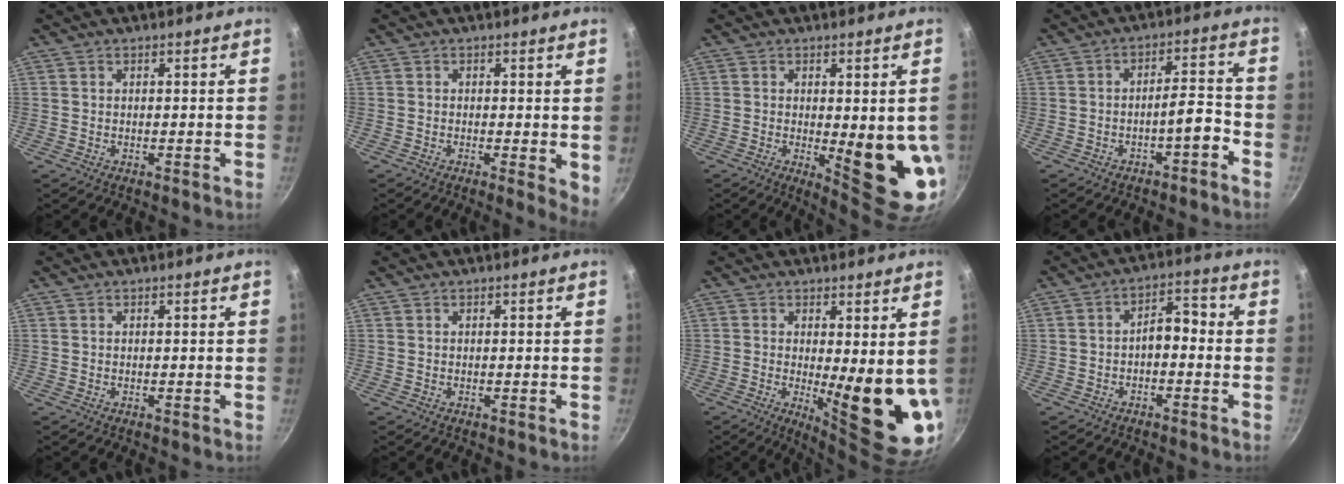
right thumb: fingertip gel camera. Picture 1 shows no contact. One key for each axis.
{"total": 3.6, "fx": -0.4, "fy": 1.2, "fz": 3.4, "tx": -0.041, "ty": -0.008, "tz": -0.007}
{"total": 12.1, "fx": -1.2, "fy": 3.6, "fz": 11.5, "tx": -0.130, "ty": -0.020, "tz": -0.004}
{"total": 5.4, "fx": -3.0, "fy": 1.4, "fz": 4.2, "tx": -0.058, "ty": 0.043, "tz": -0.038}
{"total": 0.0}
{"total": 0.0}
{"total": 12.9, "fx": 0.2, "fy": 3.6, "fz": 12.4, "tx": -0.146, "ty": -0.036, "tz": 0.013}
{"total": 5.1, "fx": -1.5, "fy": 2.8, "fz": 3.9, "tx": -0.042, "ty": 0.037, "tz": -0.026}